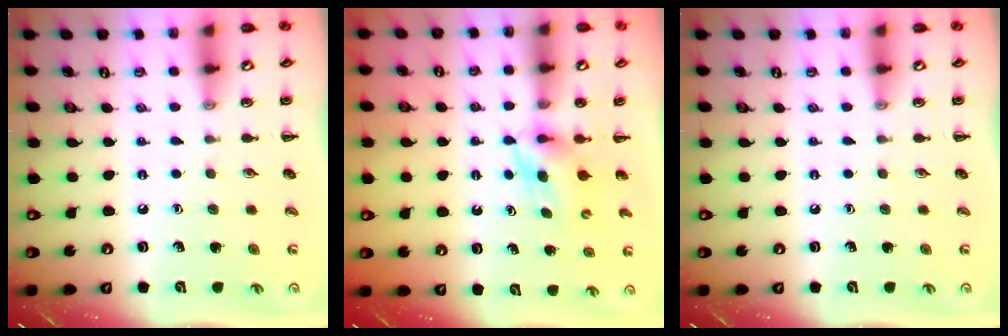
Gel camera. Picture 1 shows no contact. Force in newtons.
{"total": 4.5, "press": 4.3, "slide": 1.3}
{"total": 0.0}